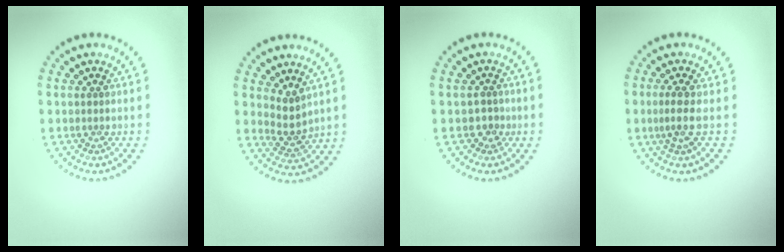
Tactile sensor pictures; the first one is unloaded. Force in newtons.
{"total": 2.2, "press": 1.7, "slide": 1.4}
{"total": 1.1, "press": 0.7, "slide": 0.8}
{"total": 2.0, "press": 1.3, "slide": 1.5}